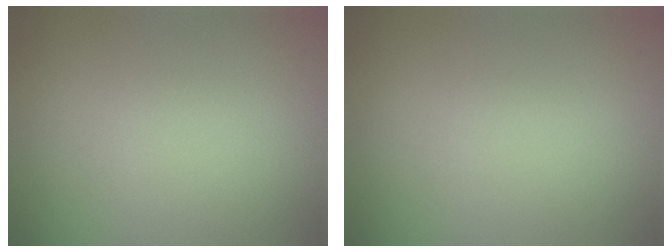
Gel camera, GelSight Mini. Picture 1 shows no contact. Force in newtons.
{"total": 0.0}